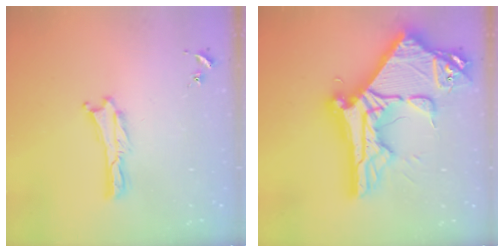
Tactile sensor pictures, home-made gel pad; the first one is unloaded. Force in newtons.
{"total": 21.7, "press": 21.6, "slide": 2.2}